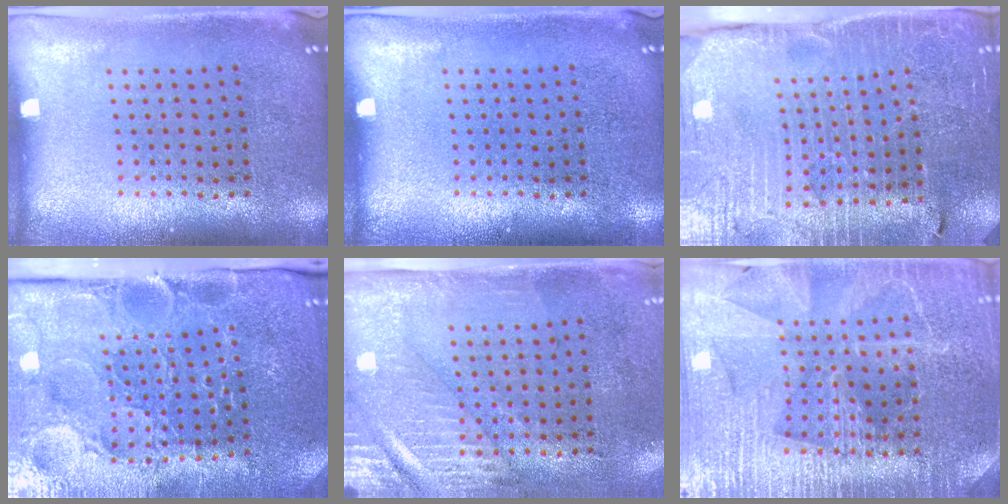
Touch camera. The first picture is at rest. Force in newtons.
{"total": 0.0}
{"total": 3.6, "press": 3.6, "slide": 0.4}
{"total": 3.7, "press": 3.7, "slide": 0.7}
{"total": 3.0, "press": 2.4, "slide": 1.6}
{"total": 4.0, "press": 3.7, "slide": 1.3}